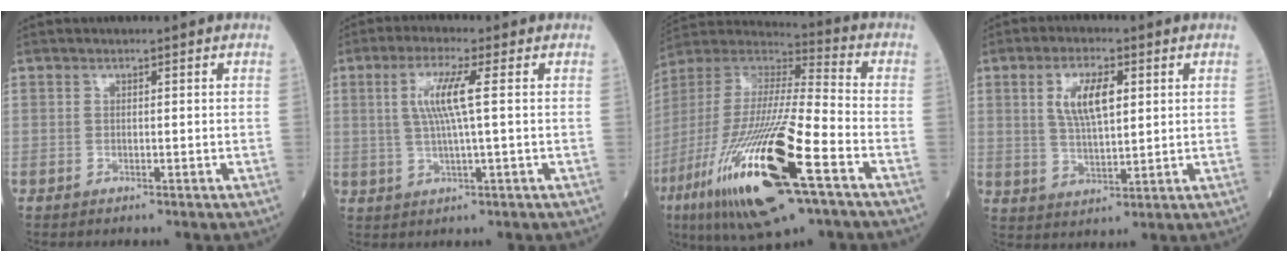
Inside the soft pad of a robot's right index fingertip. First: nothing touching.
{"total": 6.2, "force": [1.2, -0.2, 6.1], "torque": [-0.130, 0.005, 0.026]}
{"total": 26.9, "force": [-11.9, 4.3, 23.7], "torque": [-0.498, -0.064, -0.218]}
{"total": 7.5, "force": [2.3, 2.4, 6.7], "torque": [-0.131, 0.006, 0.048]}